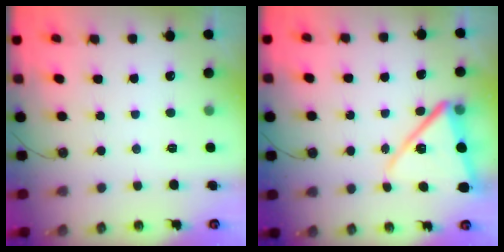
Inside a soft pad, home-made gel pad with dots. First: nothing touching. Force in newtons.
{"total": 13.5, "press": 13.5, "slide": 0.8}